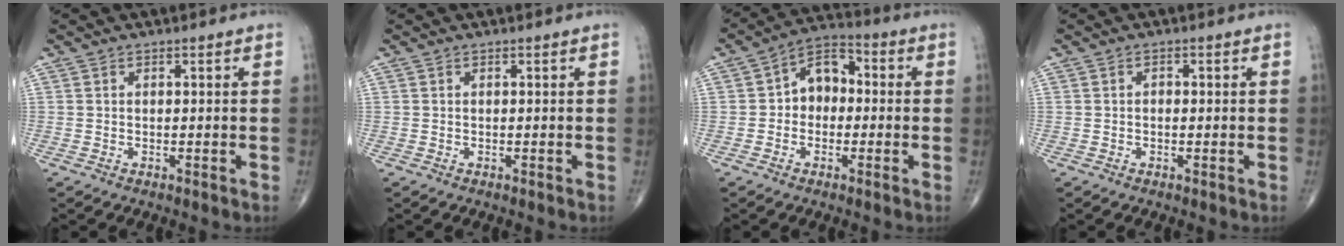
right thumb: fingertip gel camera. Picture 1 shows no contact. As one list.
[{"total": 0.0}, {"total": 7.9, "force": [-0.1, 5.8, 5.4], "torque": [-0.054, 0.031, -0.020]}, {"total": 0.8, "force": [0.0, 0.5, 0.6], "torque": [-0.009, 0.002, -0.001]}]